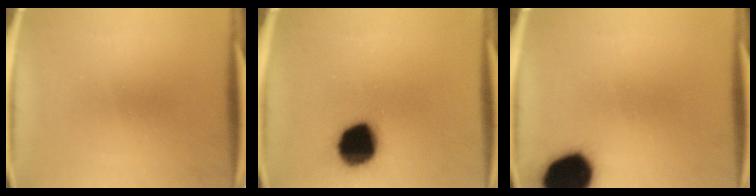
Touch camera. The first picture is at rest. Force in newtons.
{"total": 15.1}
{"total": 18.0}